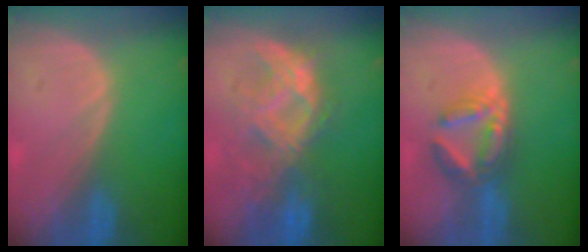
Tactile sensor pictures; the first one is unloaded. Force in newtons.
{"total": 8.8, "press": 8.6, "slide": 2.1}
{"total": 6.3, "press": 5.8, "slide": 2.6}